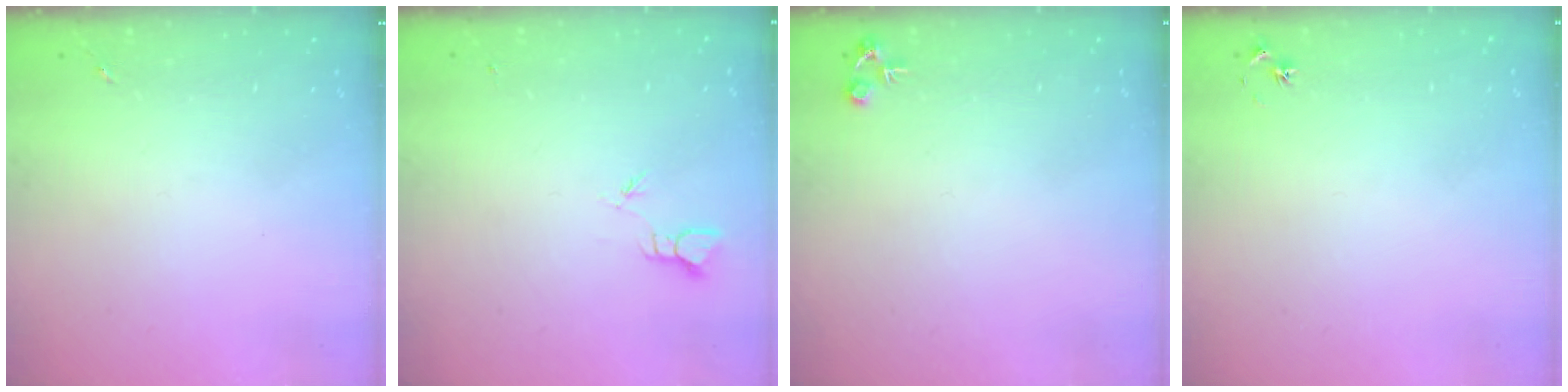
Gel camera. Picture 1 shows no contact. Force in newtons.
{"total": 1.8, "press": 1.8, "slide": 0.0}
{"total": 4.7, "press": 4.7, "slide": 0.2}
{"total": 3.3, "press": 3.3, "slide": 0.3}